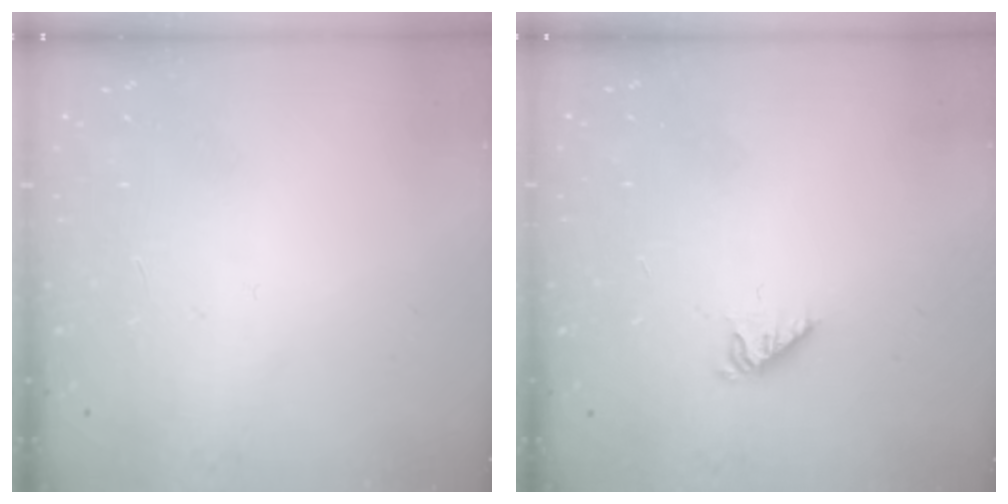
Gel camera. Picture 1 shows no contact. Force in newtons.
{"total": 3.2, "press": 3.2, "slide": 0.3}